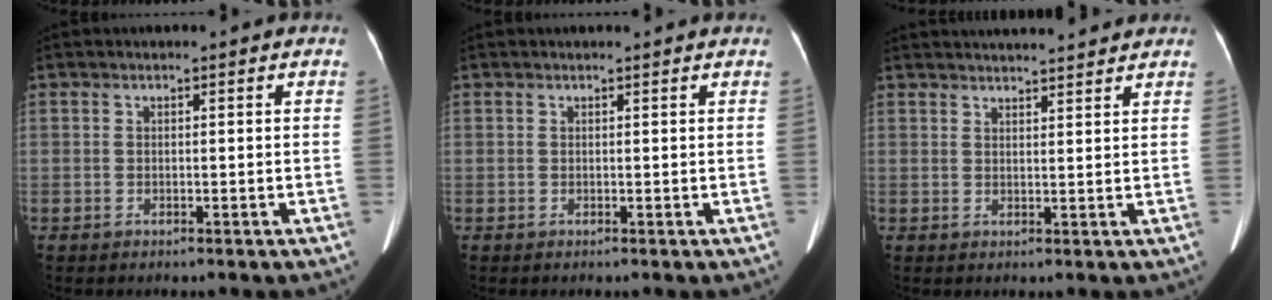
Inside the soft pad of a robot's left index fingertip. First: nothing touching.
{"total": 1.5, "force": [1.4, 0.0, 0.3], "torque": [-0.011, 0.009, 0.016]}
{"total": 11.6, "force": [11.0, 0.9, 3.7], "torque": [-0.059, 0.009, 0.147]}